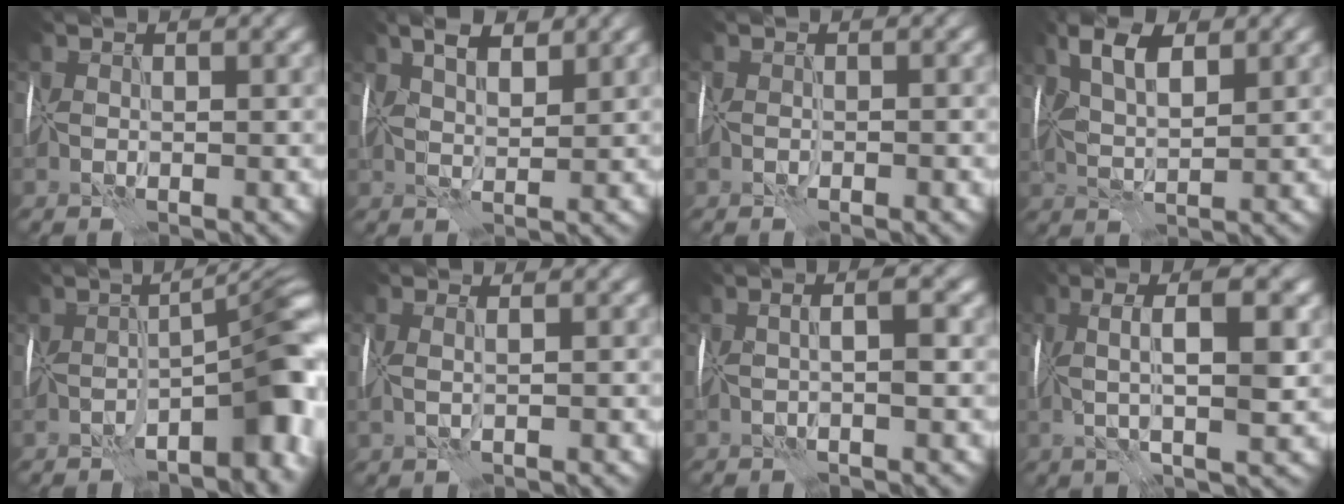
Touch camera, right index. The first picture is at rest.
{"total": 4.5, "force": [2.5, 1.8, 3.2], "torque": [-0.049, 0.009, 0.031]}
{"total": 1.0, "force": [-0.7, 0.4, 0.6], "torque": [-0.006, -0.010, -0.009]}
{"total": 5.4, "force": [2.3, 2.3, 4.4], "torque": [-0.085, 0.006, 0.039]}
{"total": 8.3, "force": [-3.3, 2.6, 7.2], "torque": [-0.084, -0.006, -0.048]}
{"total": 1.6, "force": [0.5, 0.4, 1.4], "torque": [-0.010, 0.006, -0.003]}
{"total": 2.3, "force": [0.0, 0.3, 2.3], "torque": [-0.015, 0.004, -0.009]}
{"total": 6.0, "force": [0.8, 0.9, 5.8], "torque": [-0.094, 0.005, 0.009]}